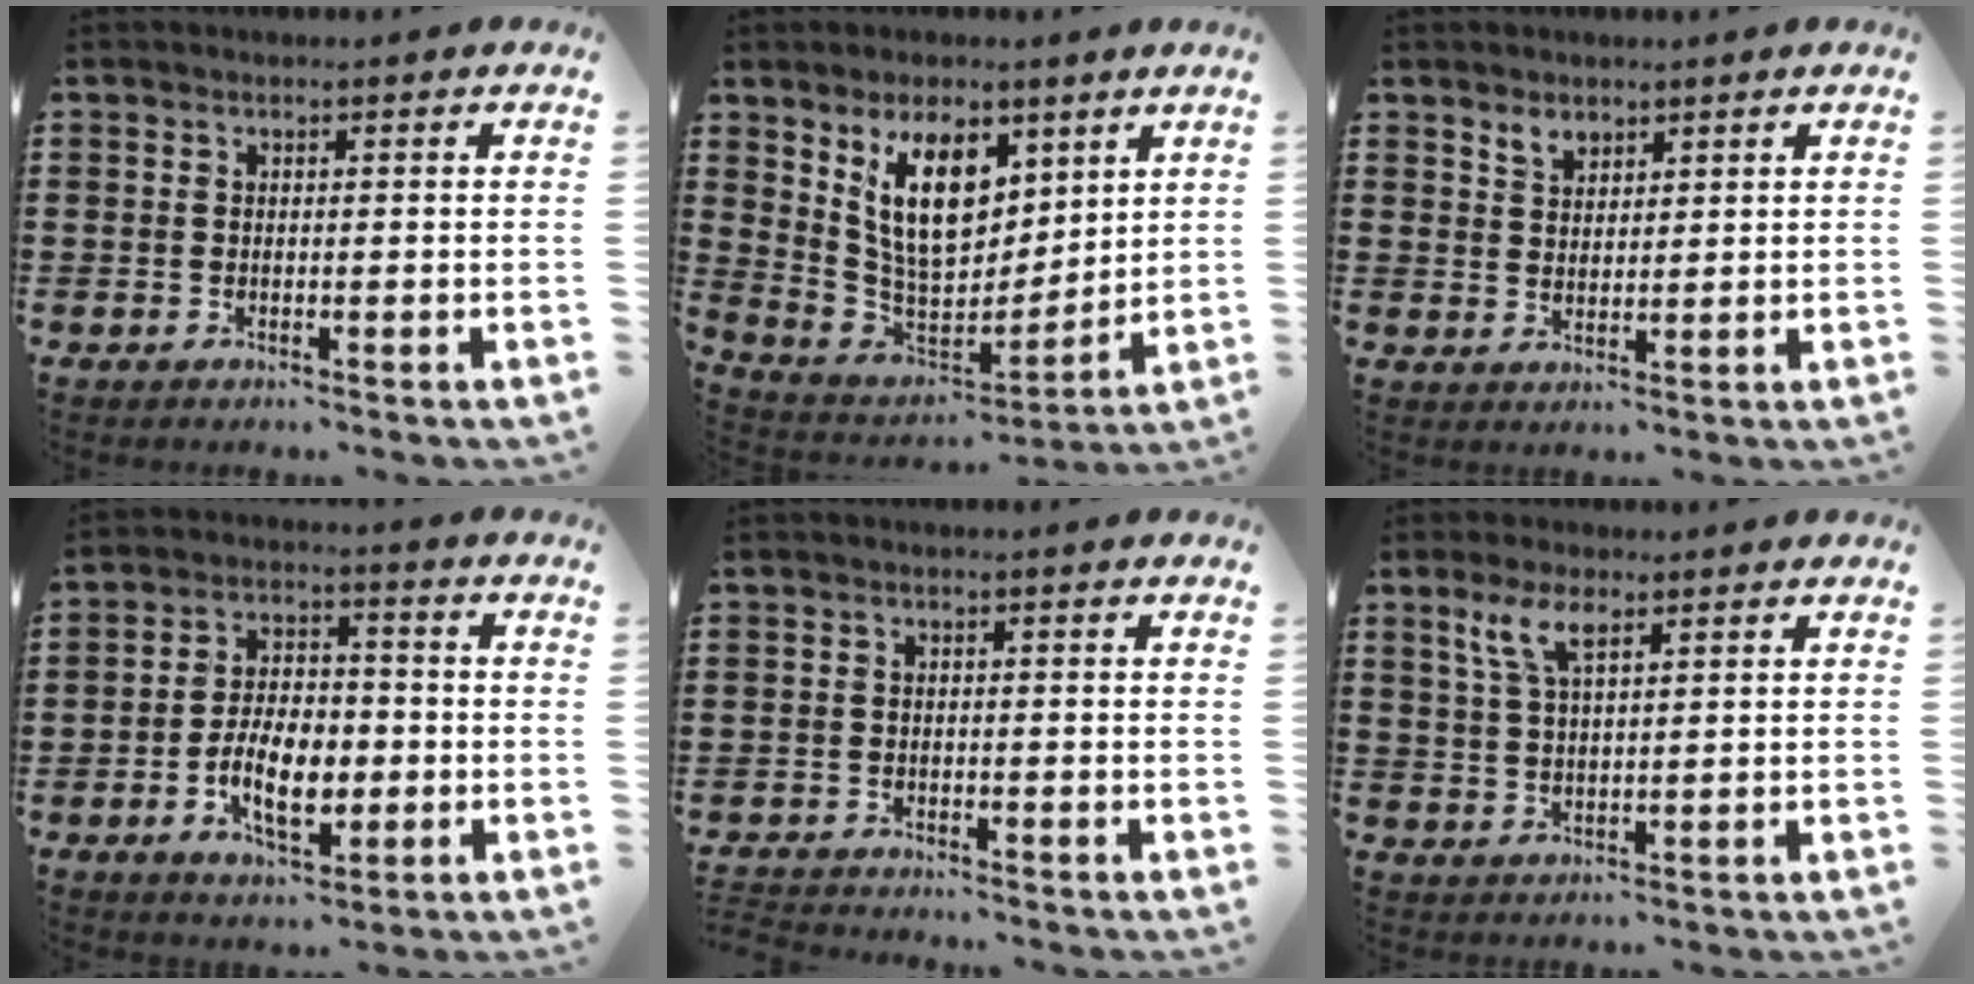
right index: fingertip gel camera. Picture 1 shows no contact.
{"total": 12.4, "force": [5.8, 6.7, 8.7], "torque": [-0.184, -0.006, 0.107]}
{"total": 2.6, "force": [2.0, 1.5, 0.5], "torque": [-0.009, -0.001, 0.037]}
{"total": 8.3, "force": [-2.5, 4.5, 6.6], "torque": [-0.132, 0.000, -0.050]}
{"total": 1.6, "force": [-1.5, 0.1, -0.2], "torque": [-0.002, 0.002, -0.035]}
{"total": 4.8, "force": [2.7, 1.6, 3.7], "torque": [-0.083, 0.007, 0.046]}